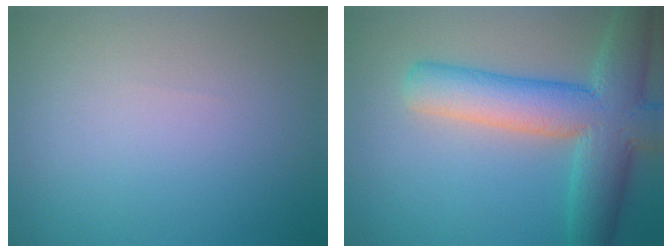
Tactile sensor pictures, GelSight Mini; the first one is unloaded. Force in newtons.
{"total": 9.5, "press": 9.4, "slide": 0.6}